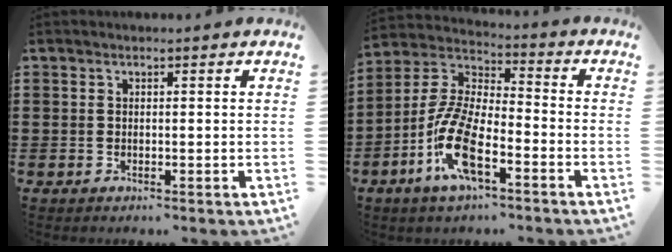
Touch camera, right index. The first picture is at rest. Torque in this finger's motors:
{"motor_torque": [1.61, 0.53, 1.05, 0.21]}